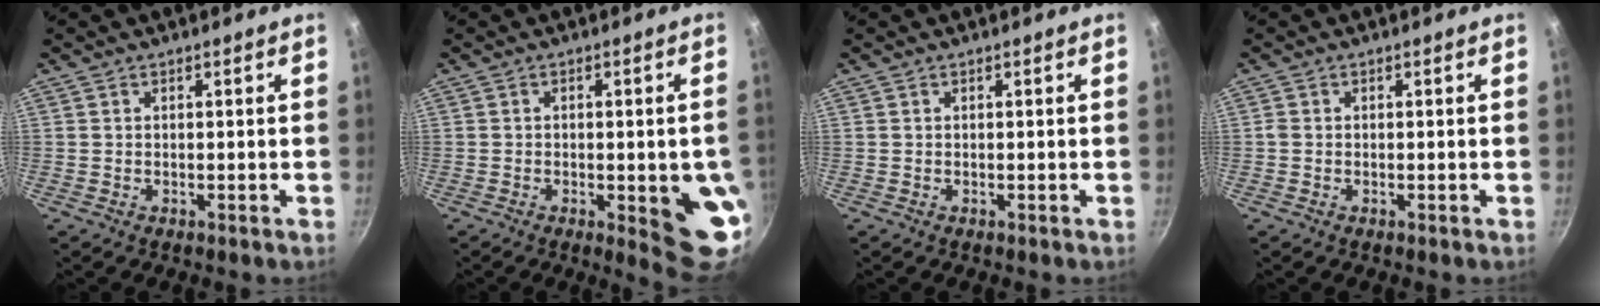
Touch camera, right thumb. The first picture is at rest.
{"total": 10.9, "force": [-2.2, 3.4, 10.1], "torque": [-0.094, 0.001, -0.022]}
{"total": 0.0}
{"total": 0.8, "force": [-0.2, 0.7, 0.3], "torque": [-0.007, 0.002, -0.005]}